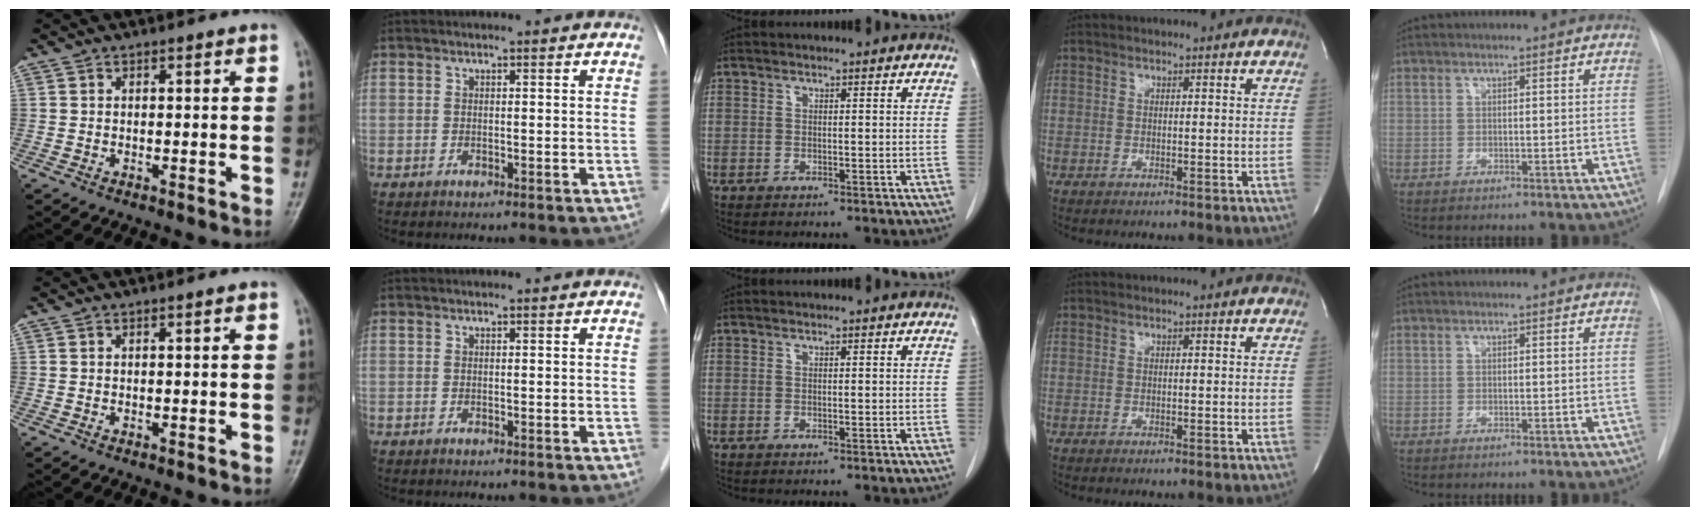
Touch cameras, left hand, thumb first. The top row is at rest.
{}